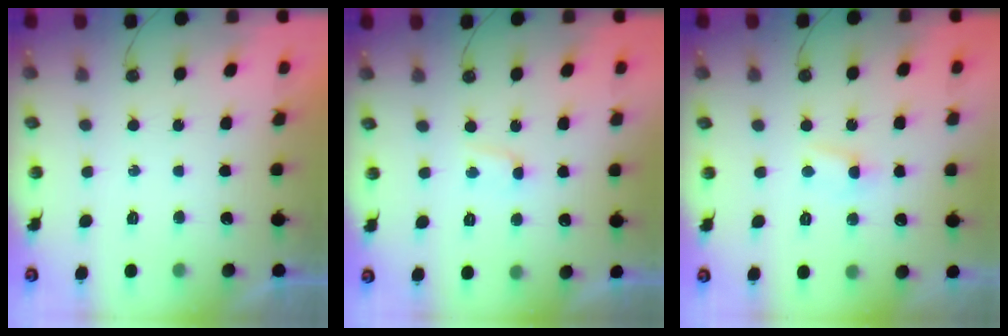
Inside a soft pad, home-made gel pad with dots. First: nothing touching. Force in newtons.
{"total": 1.7, "press": 1.7, "slide": 0.3}
{"total": 2.9, "press": 2.8, "slide": 0.4}